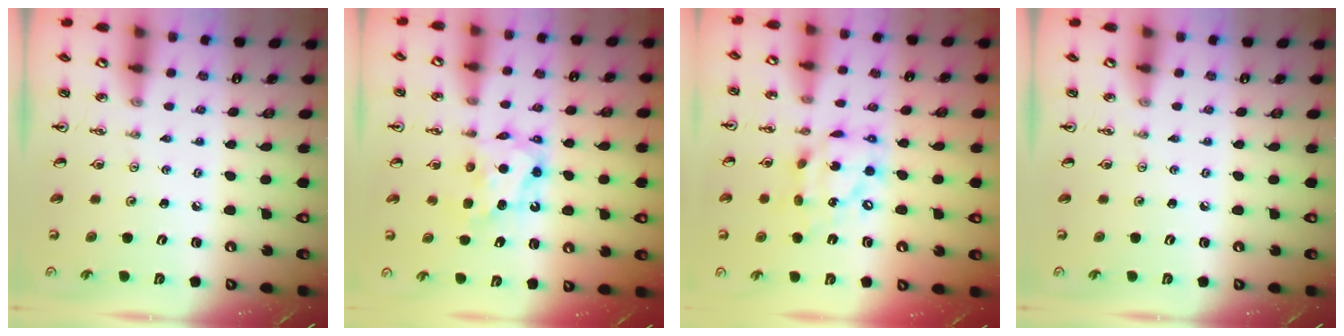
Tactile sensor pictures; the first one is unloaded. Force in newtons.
{"total": 6.9, "press": 6.9, "slide": 0.6}
{"total": 14.0, "press": 13.9, "slide": 1.6}
{"total": 0.0}